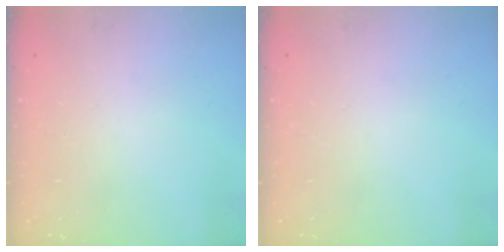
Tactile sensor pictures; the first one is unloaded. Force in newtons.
{"total": 0.0}